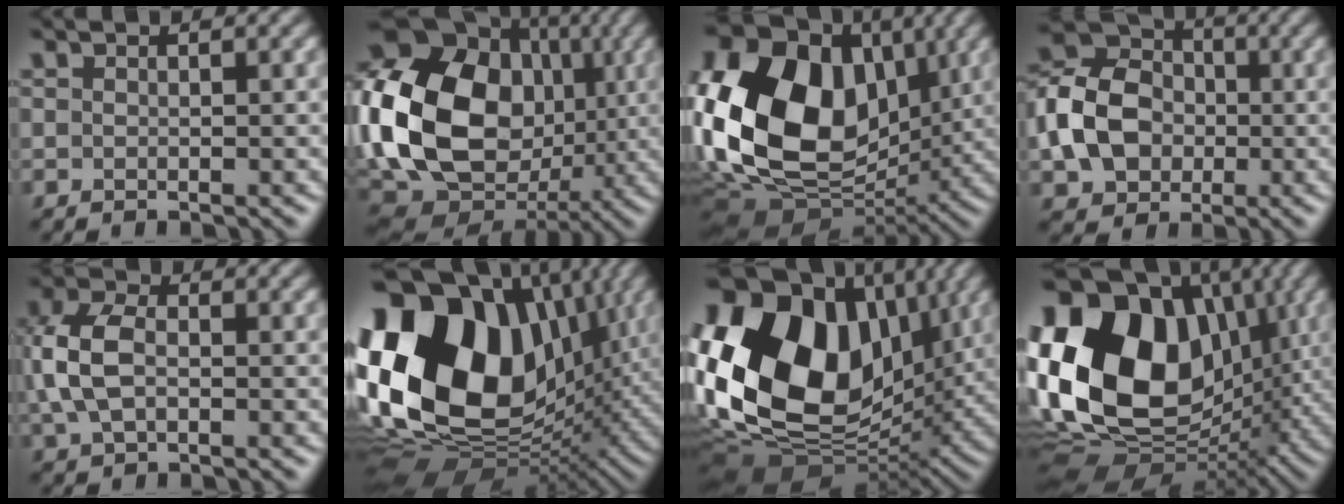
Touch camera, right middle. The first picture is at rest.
{"total": 17.8, "force": [0.6, 13.9, 11.1], "torque": [-0.250, 0.001, 0.003]}
{"total": 17.1, "force": [1.9, 12.4, 11.6], "torque": [-0.233, 0.011, 0.025]}
{"total": 7.8, "force": [-1.1, 6.3, 4.4], "torque": [-0.096, 0.017, -0.040]}
{"total": 5.3, "force": [0.1, 3.5, 3.9], "torque": [-0.094, 0.009, -0.005]}
{"total": 21.8, "force": [3.1, 15.4, 15.1], "torque": [-0.328, -0.001, 0.068]}
{"total": 19.3, "force": [3.1, 13.8, 13.1], "torque": [-0.292, 0.018, 0.053]}
{"total": 18.9, "force": [2.5, 13.6, 12.9], "torque": [-0.264, 0.011, 0.036]}